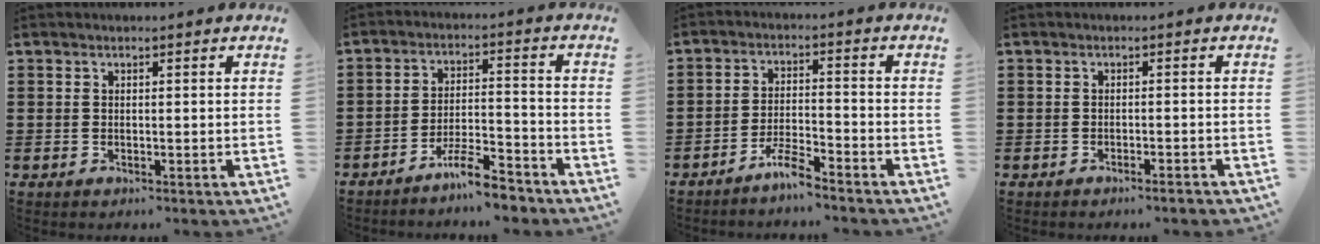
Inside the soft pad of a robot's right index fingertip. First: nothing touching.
{"total": 6.9, "force": [-5.9, 1.1, 3.4], "torque": [-0.061, 0.008, -0.110]}
{"total": 4.5, "force": [-4.1, 0.3, 1.9], "torque": [-0.049, 0.003, -0.083]}
{"total": 1.2, "force": [-1.1, -0.1, 0.6], "torque": [-0.011, -0.001, -0.021]}